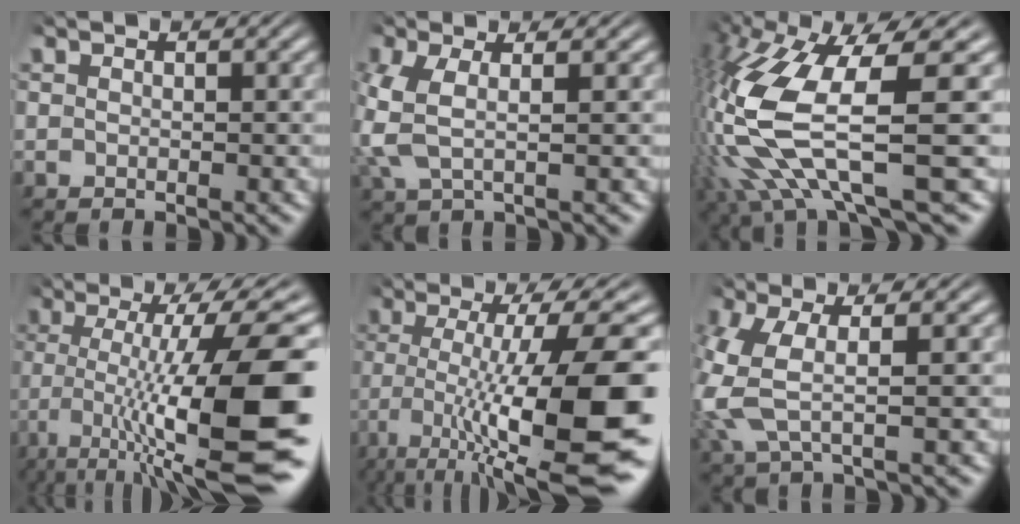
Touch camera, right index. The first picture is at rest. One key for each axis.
{"total": 4.1, "fx": -0.5, "fy": 3.0, "fz": 2.8, "tx": -0.094, "ty": -0.014, "tz": -0.006}
{"total": 10.8, "fx": -1.3, "fy": 4.6, "fz": 9.7, "tx": -0.231, "ty": -0.031, "tz": -0.007}
{"total": 14.3, "fx": -3.1, "fy": 4.3, "fz": 13.3, "tx": -0.187, "ty": -0.020, "tz": -0.031}
{"total": 13.1, "fx": -3.1, "fy": 4.3, "fz": 12.0, "tx": -0.181, "ty": -0.035, "tz": -0.023}
{"total": 5.7, "fx": -0.5, "fy": 3.8, "fz": 4.2, "tx": -0.118, "ty": -0.010, "tz": -0.008}